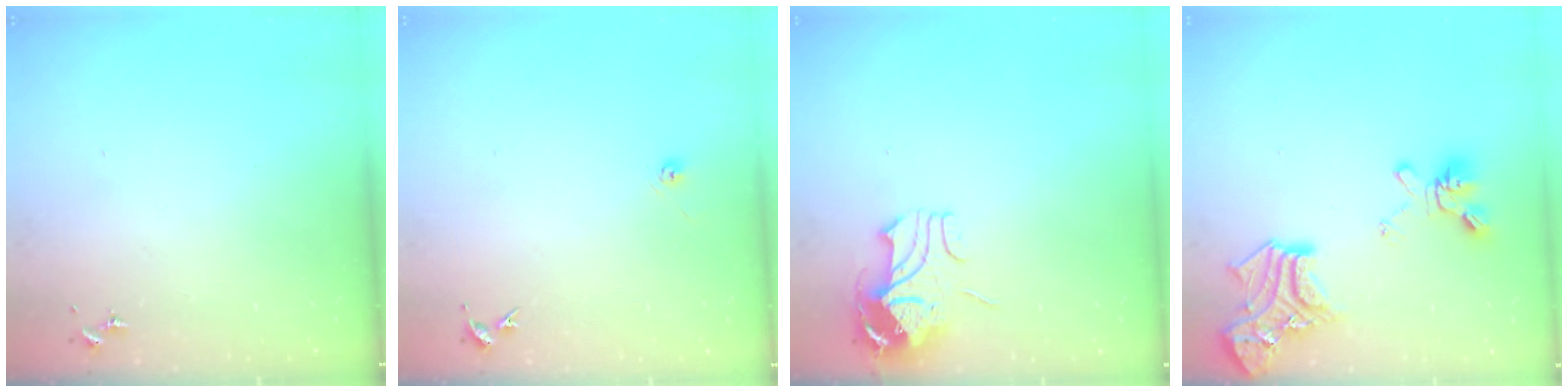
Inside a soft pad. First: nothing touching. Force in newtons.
{"total": 3.2, "press": 2.7, "slide": 1.7}
{"total": 10.1, "press": 10.1, "slide": 0.8}
{"total": 19.4, "press": 19.4, "slide": 1.5}